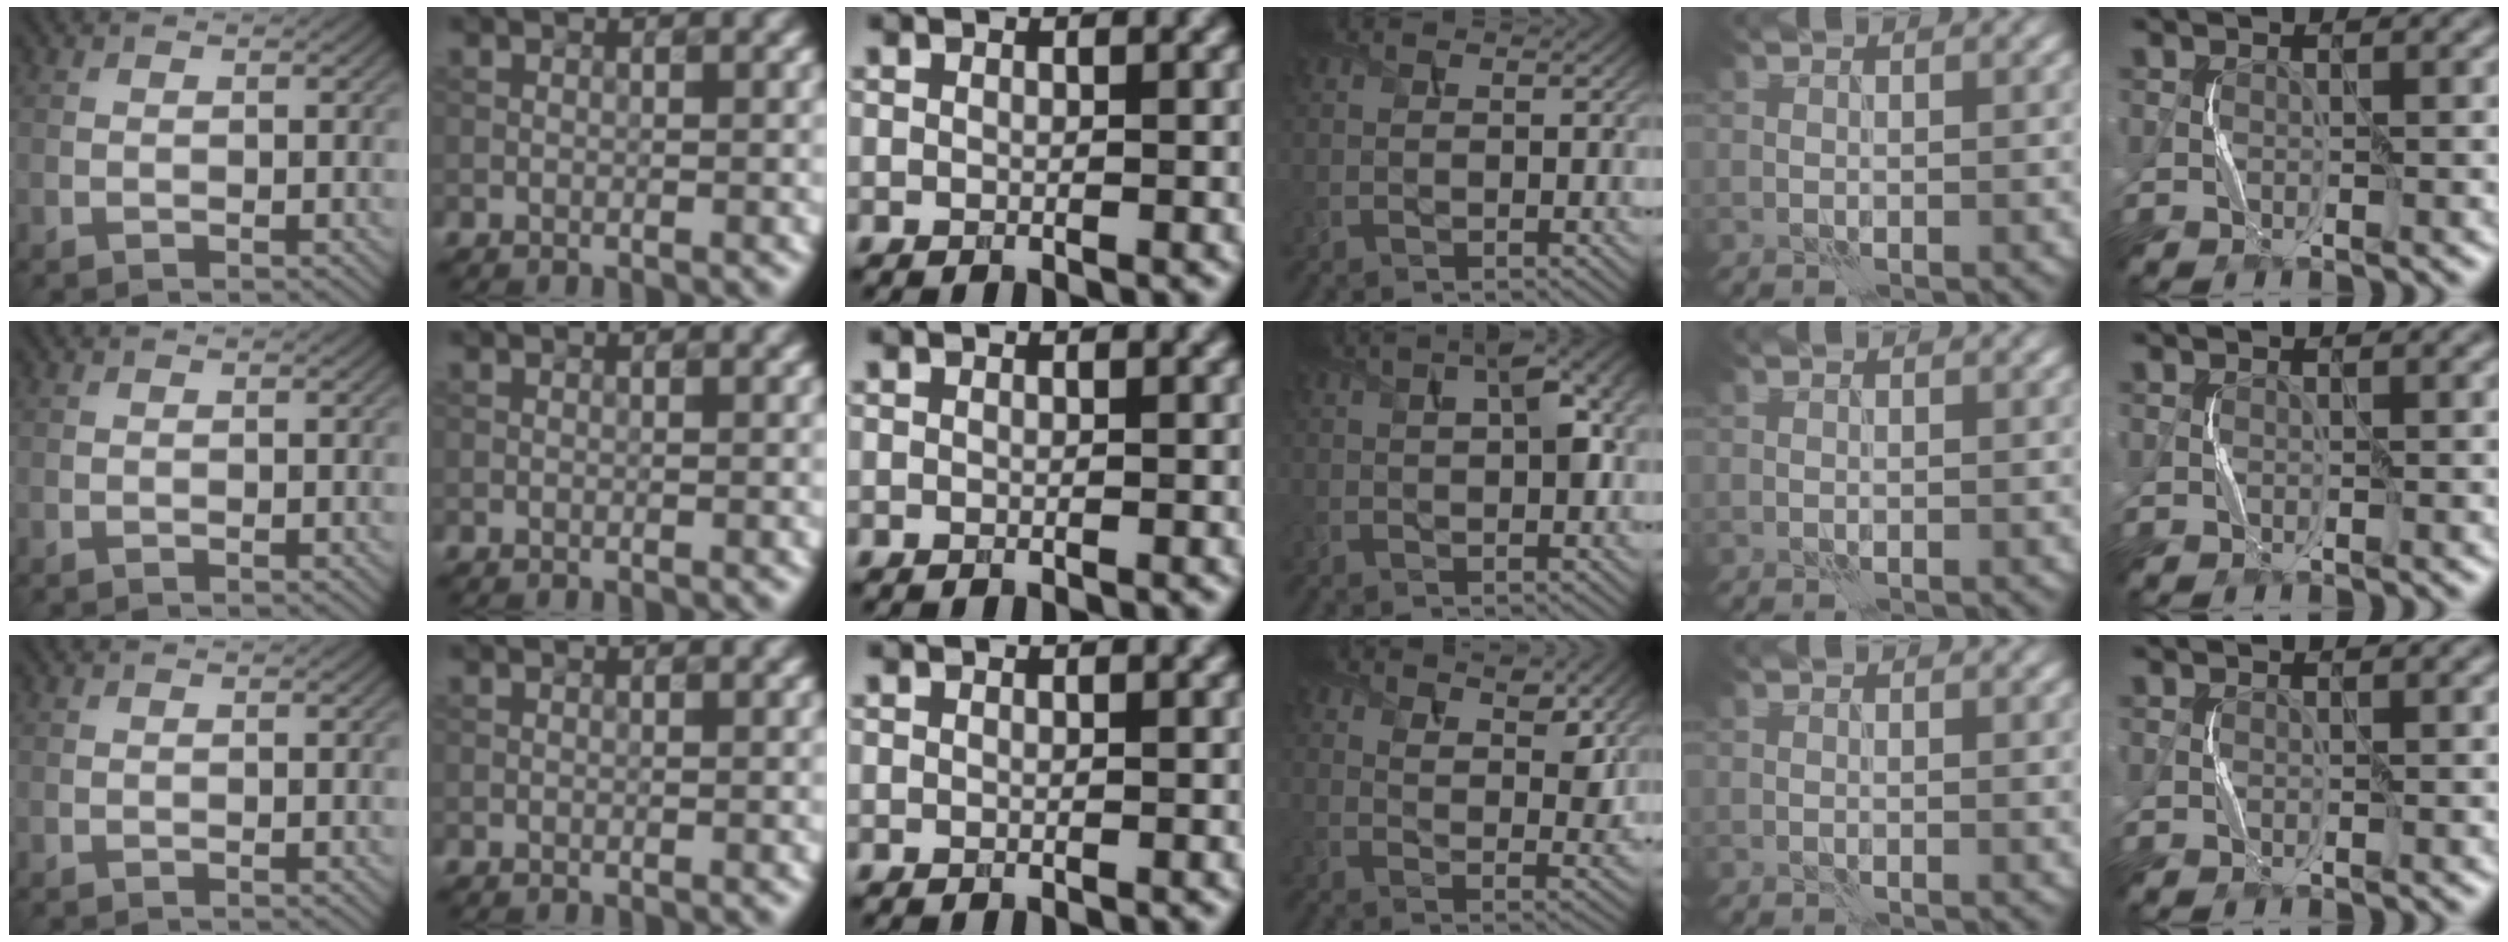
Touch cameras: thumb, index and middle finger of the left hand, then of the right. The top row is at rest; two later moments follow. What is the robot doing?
{"motion": "squeeze", "object": "air blower"}